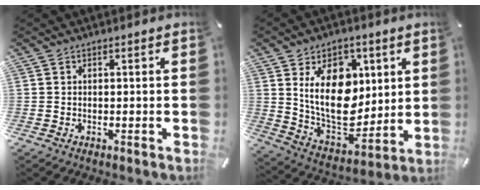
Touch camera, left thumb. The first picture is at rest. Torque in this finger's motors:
{"motor_torque": [0.80, 0.63, 1.80, -0.97, 0.45]}